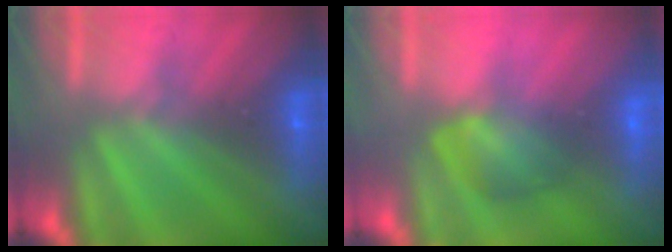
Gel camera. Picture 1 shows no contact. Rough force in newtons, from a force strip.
{"total": 3.0}